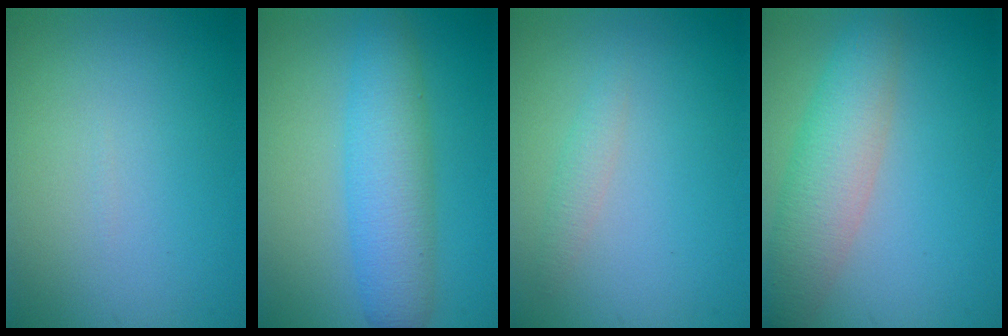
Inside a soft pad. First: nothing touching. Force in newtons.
{"total": 5.6, "press": 5.6, "slide": 0.2}
{"total": 1.2, "press": 1.2, "slide": 0.0}
{"total": 5.4, "press": 5.4, "slide": 0.4}